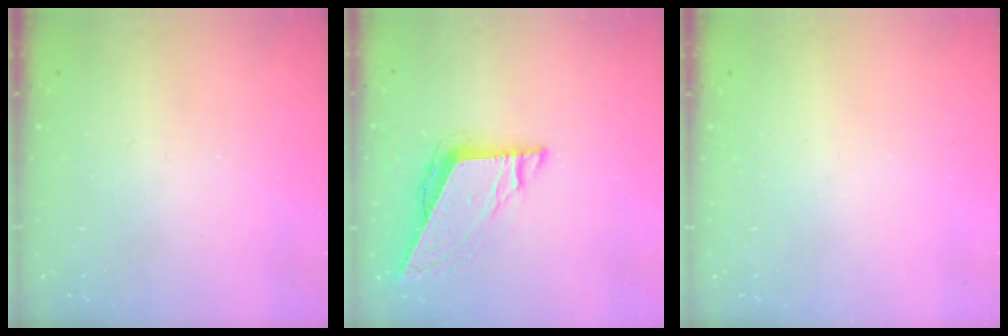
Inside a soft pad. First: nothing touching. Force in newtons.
{"total": 8.6, "press": 8.5, "slide": 1.3}
{"total": 0.0}